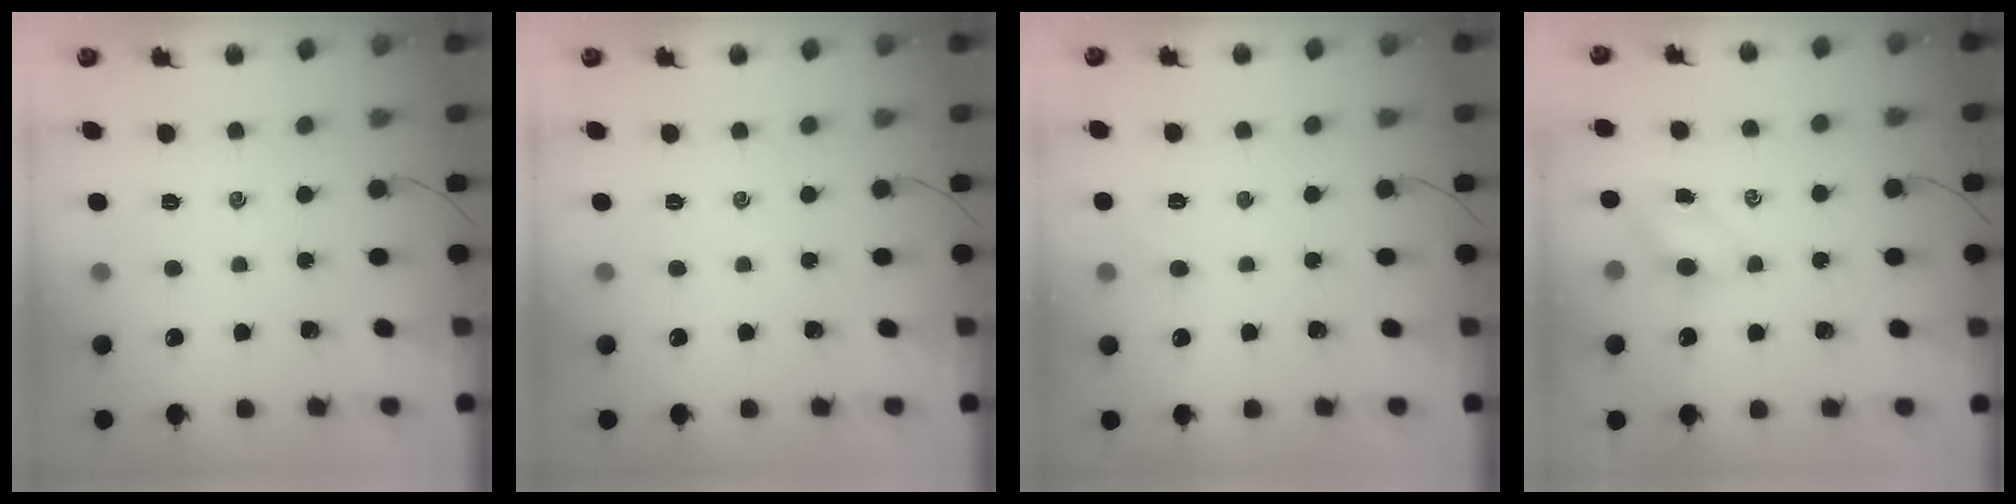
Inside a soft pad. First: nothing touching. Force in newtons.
{"total": 0.0}
{"total": 2.2, "press": 2.1, "slide": 0.6}
{"total": 5.0, "press": 4.9, "slide": 1.1}